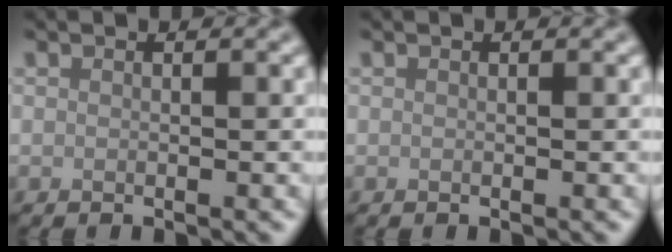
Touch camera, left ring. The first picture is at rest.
{"total": 0.0}